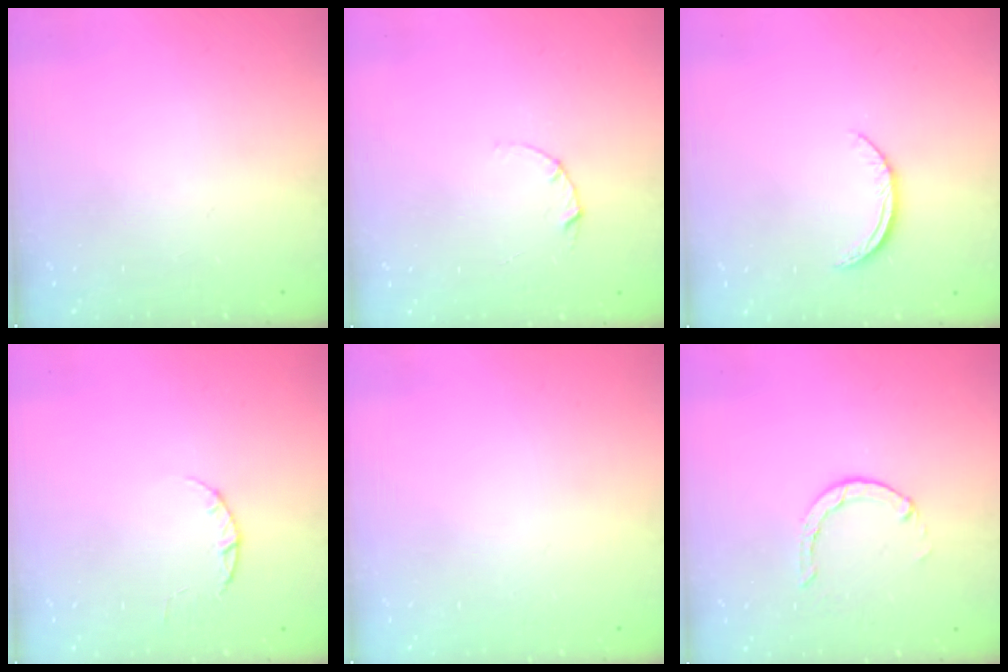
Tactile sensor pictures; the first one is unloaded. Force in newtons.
{"total": 2.1, "press": 2.1, "slide": 0.1}
{"total": 7.2, "press": 7.1, "slide": 0.8}
{"total": 2.4, "press": 2.3, "slide": 0.4}
{"total": 2.6, "press": 2.6, "slide": 0.2}
{"total": 1.3, "press": 1.2, "slide": 0.3}